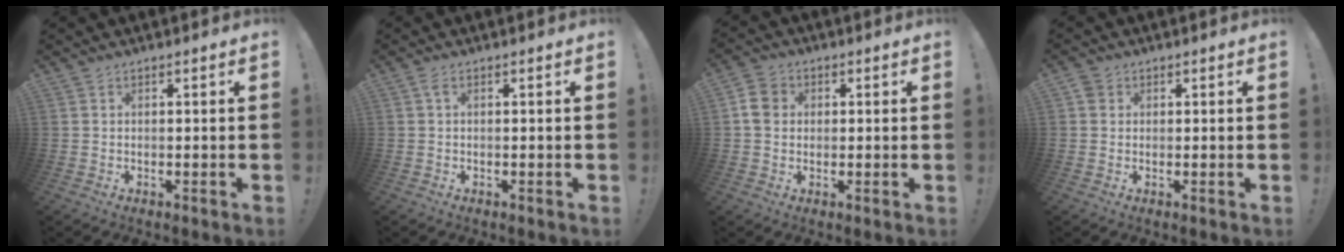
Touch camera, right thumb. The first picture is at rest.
{"total": 1.4, "force": [0.2, 0.4, 1.3], "torque": [-0.033, 0.005, 0.004]}
{"total": 5.7, "force": [0.9, 4.8, 2.9], "torque": [-0.036, 0.009, 0.018]}
{"total": 2.3, "force": [1.0, 2.0, 0.7], "torque": [-0.010, 0.001, 0.018]}